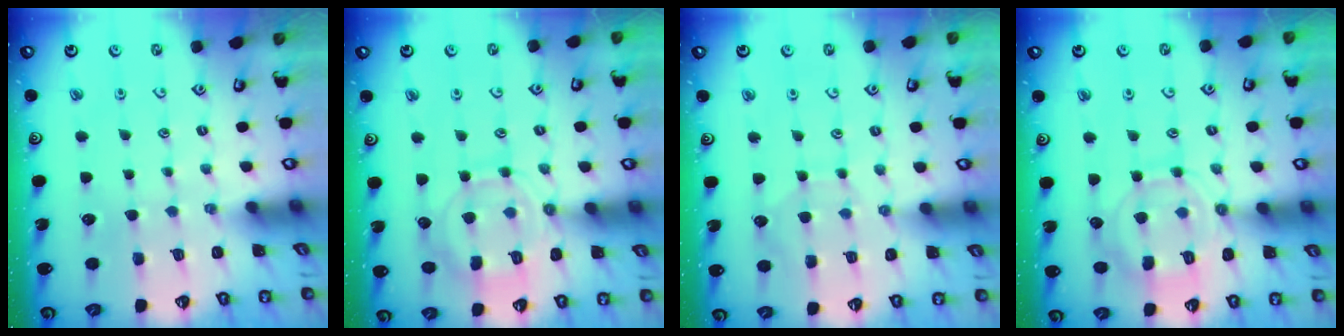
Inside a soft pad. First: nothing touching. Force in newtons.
{"total": 11.2, "press": 11.1, "slide": 1.1}
{"total": 5.1, "press": 5.0, "slide": 0.5}
{"total": 11.2, "press": 11.1, "slide": 1.1}